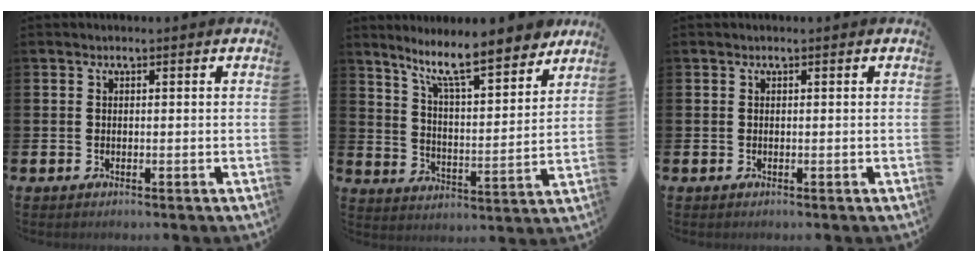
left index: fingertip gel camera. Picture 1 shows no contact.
{"total": 10.8, "force": [9.2, 1.8, 5.2], "torque": [-0.115, -0.055, 0.156]}
{"total": 0.0}